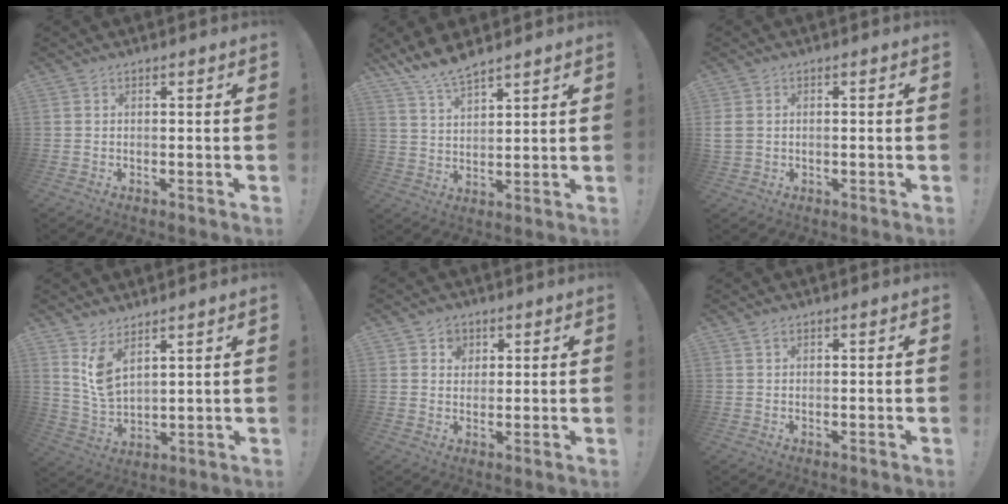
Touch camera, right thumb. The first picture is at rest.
{"total": 8.4, "force": [7.6, 1.8, 3.2], "torque": [-0.065, -0.045, 0.142]}
{"total": 3.1, "force": [-0.2, 2.5, 1.9], "torque": [-0.039, 0.007, 0.000]}
{"total": 8.0, "force": [5.7, 3.3, 4.4], "torque": [-0.077, -0.040, 0.110]}
{"total": 4.5, "force": [2.3, 3.7, 1.1], "torque": [-0.001, -0.014, 0.038]}
{"total": 1.0, "force": [0.6, 0.5, 0.6], "torque": [-0.007, -0.001, 0.010]}